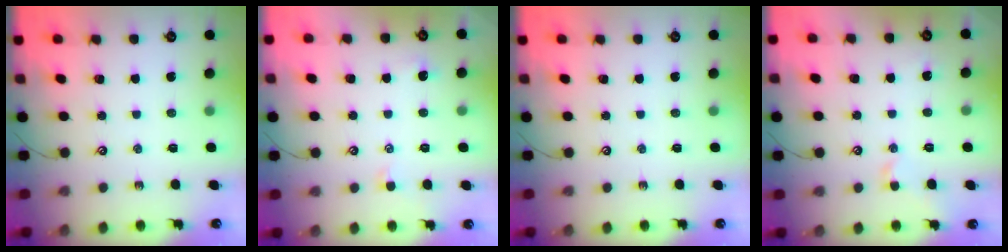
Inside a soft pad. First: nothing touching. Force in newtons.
{"total": 0.7, "press": 0.5, "slide": 0.5}
{"total": 0.0}
{"total": 0.7, "press": 0.7, "slide": 0.1}